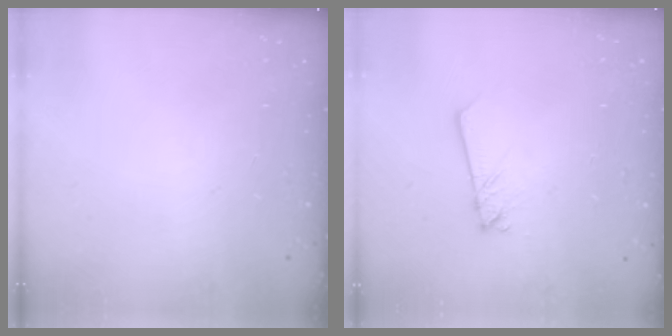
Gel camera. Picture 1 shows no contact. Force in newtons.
{"total": 2.4, "press": 2.4, "slide": 0.2}